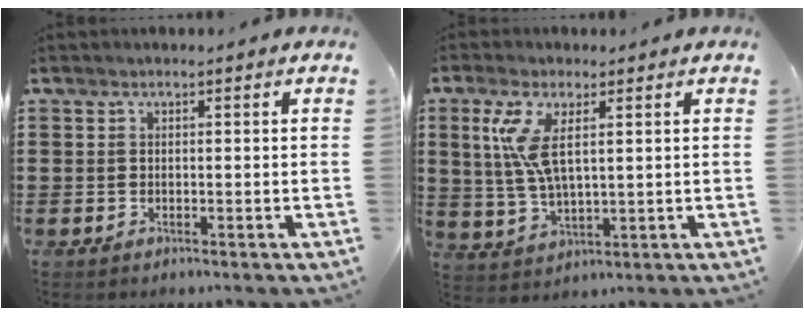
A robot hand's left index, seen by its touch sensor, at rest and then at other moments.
{"total": 8.0, "force": [2.7, 2.8, 7.0], "torque": [-0.166, -0.003, 0.041]}